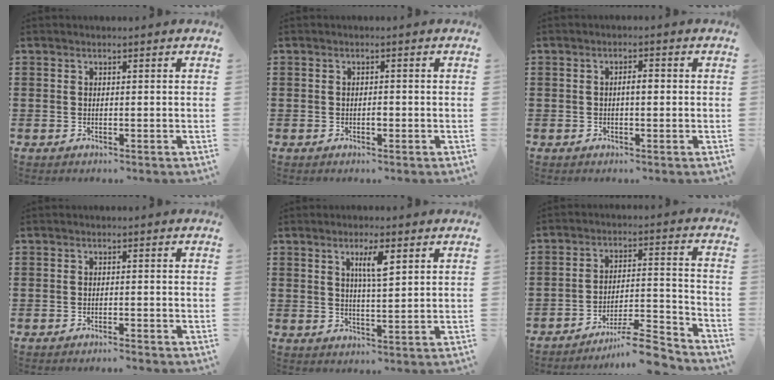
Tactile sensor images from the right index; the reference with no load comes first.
{"total": 1.0, "force": [-0.4, 0.4, 0.8], "torque": [-0.015, -0.003, -0.006]}
{"total": 1.9, "force": [-0.1, 0.6, 1.9], "torque": [-0.034, 0.002, -0.004]}
{"total": 0.9, "force": [-0.9, -0.1, 0.2], "torque": [-0.006, 0.000, -0.018]}
{"total": 4.3, "force": [1.9, 0.8, 3.8], "torque": [-0.071, 0.003, 0.028]}
{"total": 8.9, "force": [-7.9, 0.8, 4.0], "torque": [-0.053, 0.020, -0.147]}